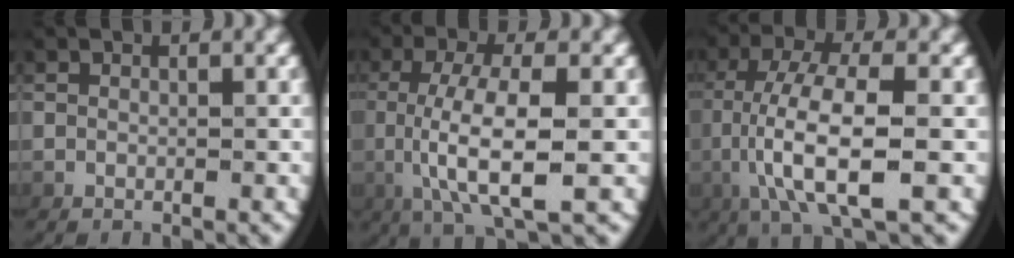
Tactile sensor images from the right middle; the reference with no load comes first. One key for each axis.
{"total": 6.8, "fx": -0.8, "fy": 2.0, "fz": 6.5, "tx": -0.141, "ty": -0.017, "tz": 0.003}
{"total": 7.4, "fx": -0.8, "fy": 2.6, "fz": 6.9, "tx": -0.155, "ty": -0.019, "tz": 0.004}